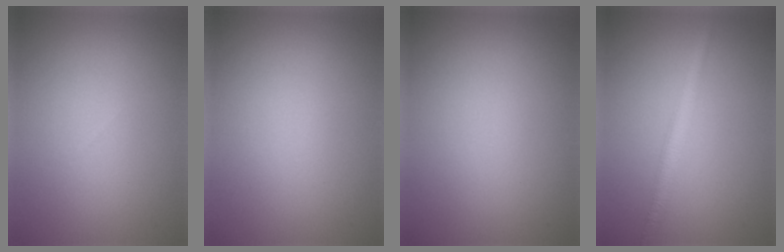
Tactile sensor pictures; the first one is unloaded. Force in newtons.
{"total": 0.0}
{"total": 0.0}
{"total": 2.5, "press": 2.5, "slide": 0.1}